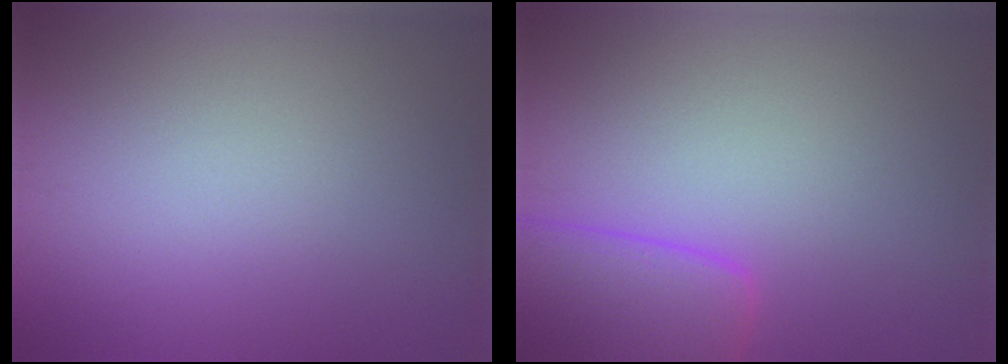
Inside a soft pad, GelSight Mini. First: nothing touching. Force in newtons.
{"total": 5.2, "press": 5.1, "slide": 0.5}